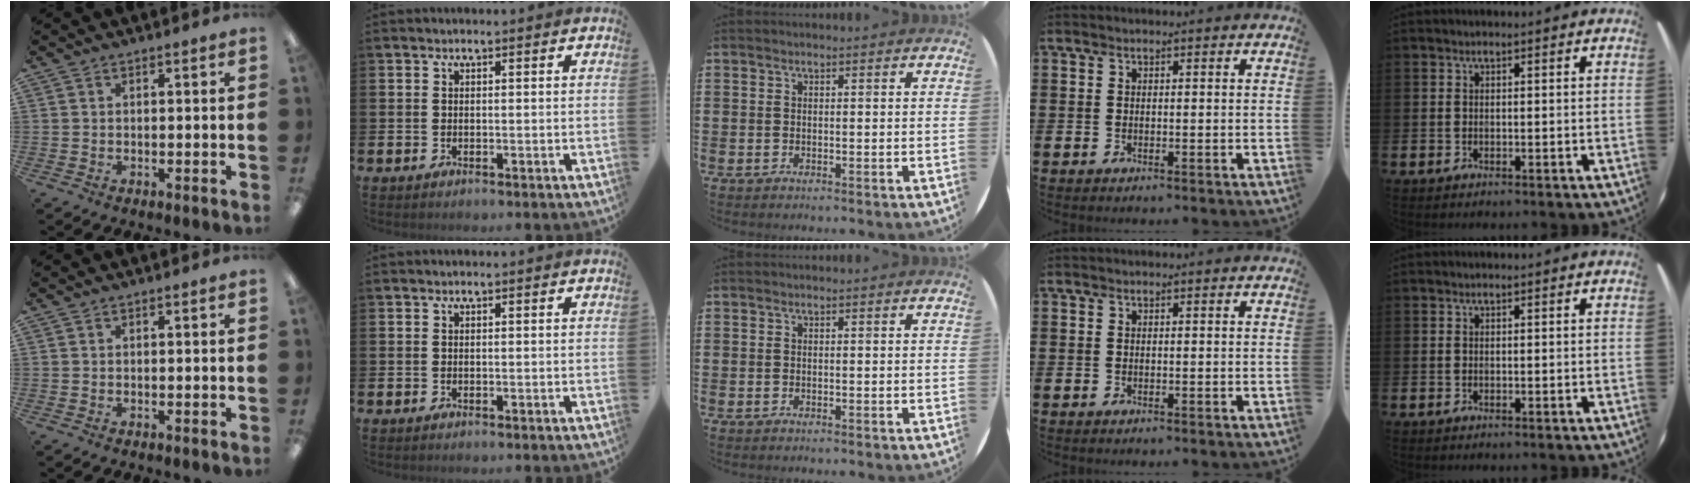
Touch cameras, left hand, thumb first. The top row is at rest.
{}